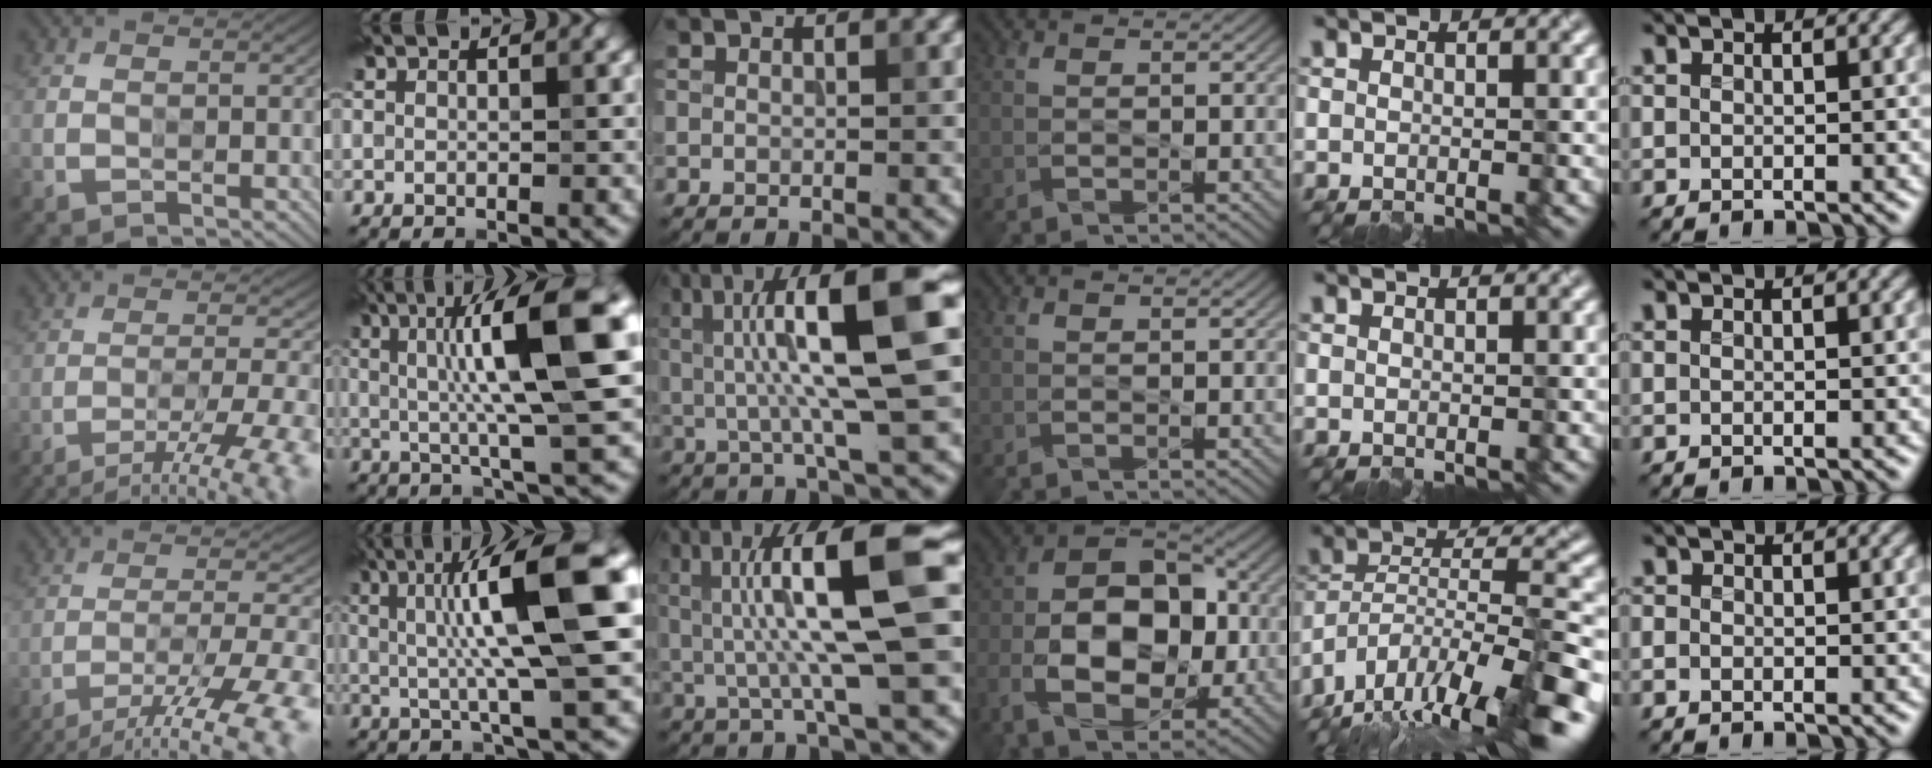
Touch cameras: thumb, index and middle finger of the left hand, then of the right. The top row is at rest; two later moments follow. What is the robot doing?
{"motion": "wipe", "object": "glass cup"}